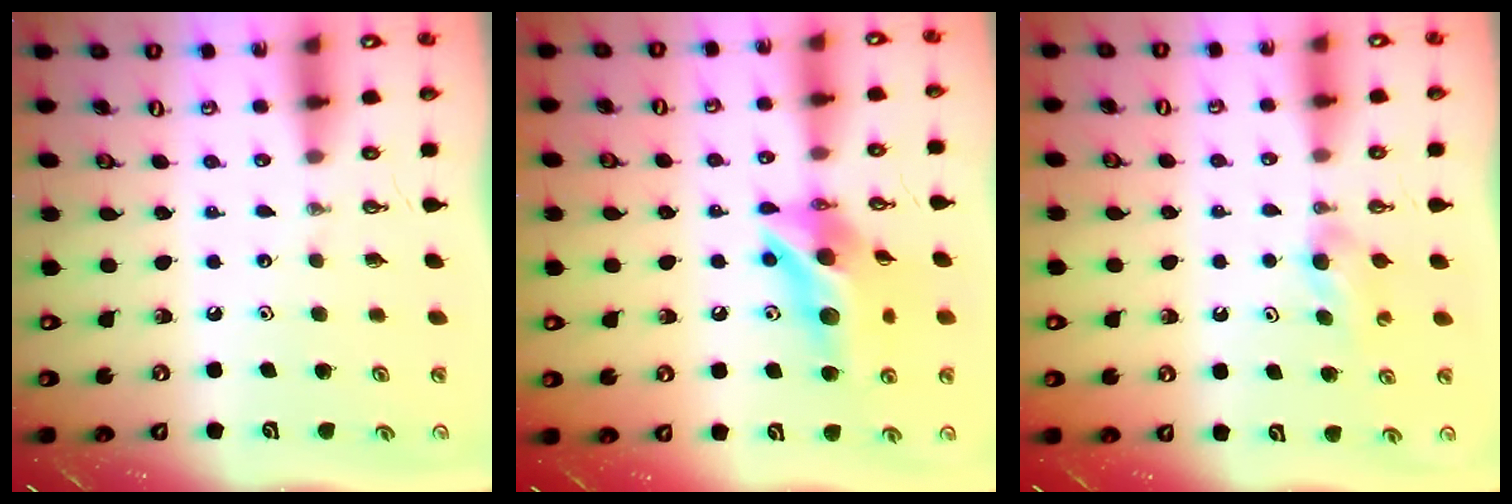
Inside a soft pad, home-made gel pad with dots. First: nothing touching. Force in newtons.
{"total": 13.5, "press": 13.4, "slide": 1.3}
{"total": 3.5, "press": 3.5, "slide": 0.5}